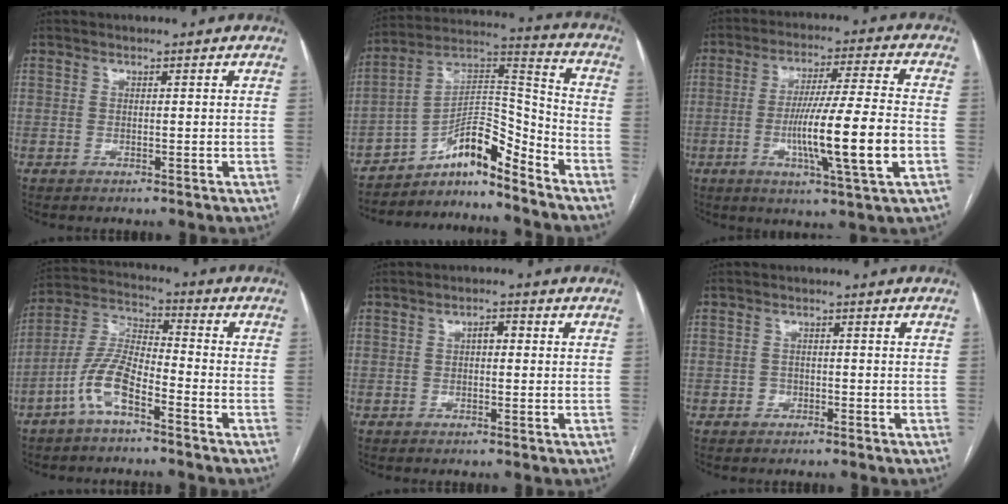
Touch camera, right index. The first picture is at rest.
{"total": 11.2, "force": [-9.1, 1.7, 6.4], "torque": [-0.110, 0.044, -0.151]}
{"total": 14.7, "force": [-3.5, -0.2, 14.3], "torque": [-0.249, -0.007, -0.060]}
{"total": 8.9, "force": [-5.0, 2.4, 7.0], "torque": [-0.159, 0.012, -0.103]}
{"total": 1.8, "force": [0.1, 0.9, 1.6], "torque": [-0.022, 0.011, 0.000]}
{"total": 1.3, "force": [-0.8, 1.0, 0.0], "torque": [0.002, 0.005, -0.018]}